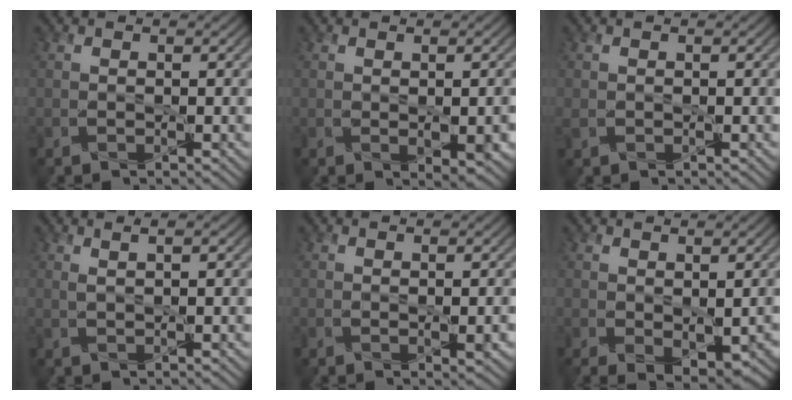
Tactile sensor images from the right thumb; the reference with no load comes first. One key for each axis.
{"total": 2.7, "fx": -0.4, "fy": 1.4, "fz": 2.3, "tx": -0.037, "ty": -0.012, "tz": 0.003}
{"total": 1.0, "fx": -0.2, "fy": 0.9, "fz": 0.4, "tx": -0.014, "ty": -0.005, "tz": -0.004}
{"total": 1.9, "fx": 1.1, "fy": 0.4, "fz": 1.5, "tx": -0.023, "ty": -0.004, "tz": 0.016}
{"total": 1.3, "fx": -0.1, "fy": 0.5, "fz": 1.2, "tx": -0.019, "ty": -0.005, "tz": 0.003}
{"total": 4.5, "fx": -1.0, "fy": 2.5, "fz": 3.6, "tx": -0.063, "ty": -0.028, "tz": 0.005}